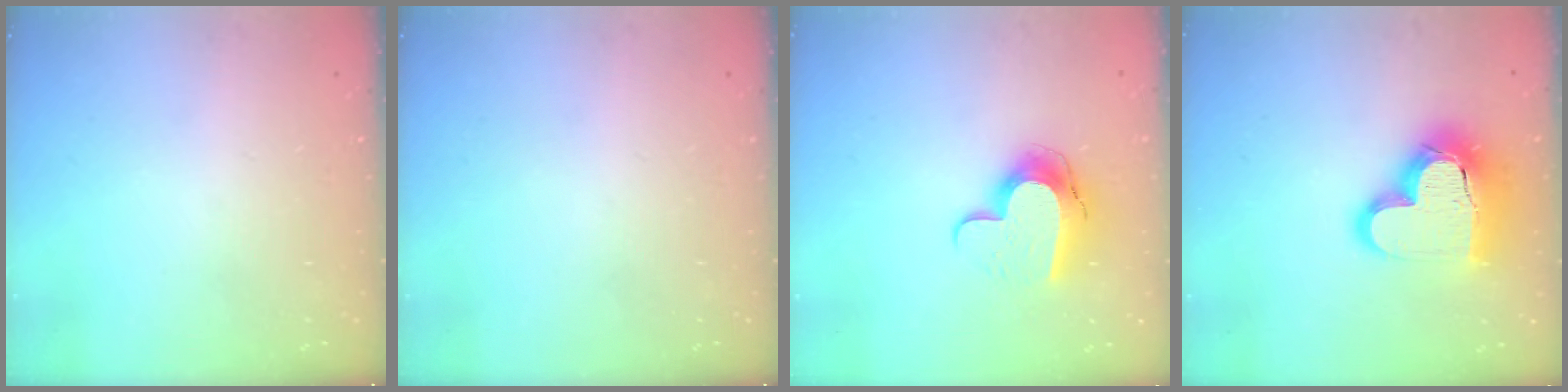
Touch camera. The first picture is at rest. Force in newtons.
{"total": 0.0}
{"total": 11.6, "press": 11.5, "slide": 0.9}
{"total": 20.1, "press": 20.1, "slide": 1.7}